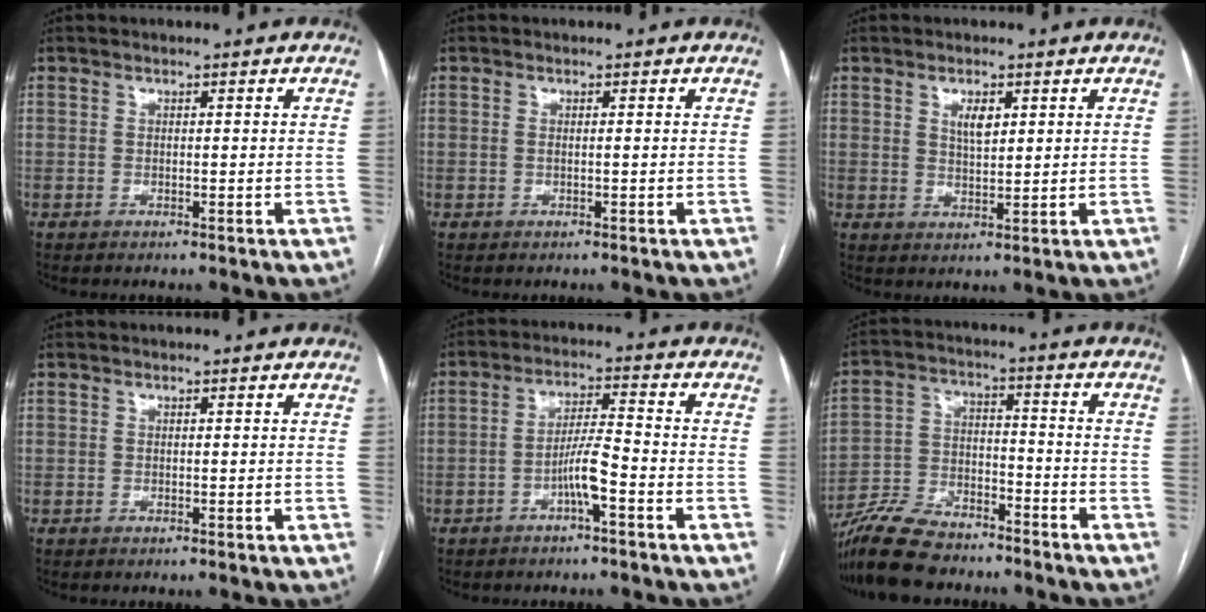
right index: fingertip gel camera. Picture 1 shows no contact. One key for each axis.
{"total": 0.5, "fx": -0.2, "fy": 0.1, "fz": 0.5, "tx": -0.013, "ty": 0.000, "tz": -0.003}
{"total": 3.2, "fx": 1.4, "fy": 1.3, "fz": 2.6, "tx": -0.045, "ty": -0.001, "tz": 0.028}
{"total": 0.0}
{"total": 5.4, "fx": -2.6, "fy": 0.2, "fz": 4.7, "tx": -0.092, "ty": 0.011, "tz": -0.045}
{"total": 12.7, "fx": -11.0, "fy": 4.0, "fz": 5.1, "tx": -0.106, "ty": -0.006, "tz": -0.198}